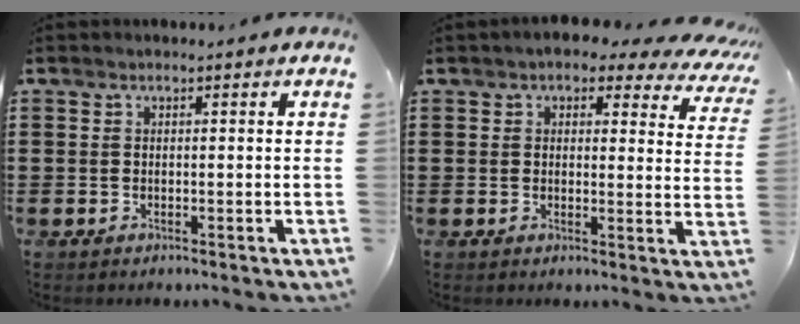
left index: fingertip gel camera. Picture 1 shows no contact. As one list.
[{"total": 4.1, "force": [3.2, 1.7, 2.0], "torque": [-0.035, -0.012, 0.052]}]